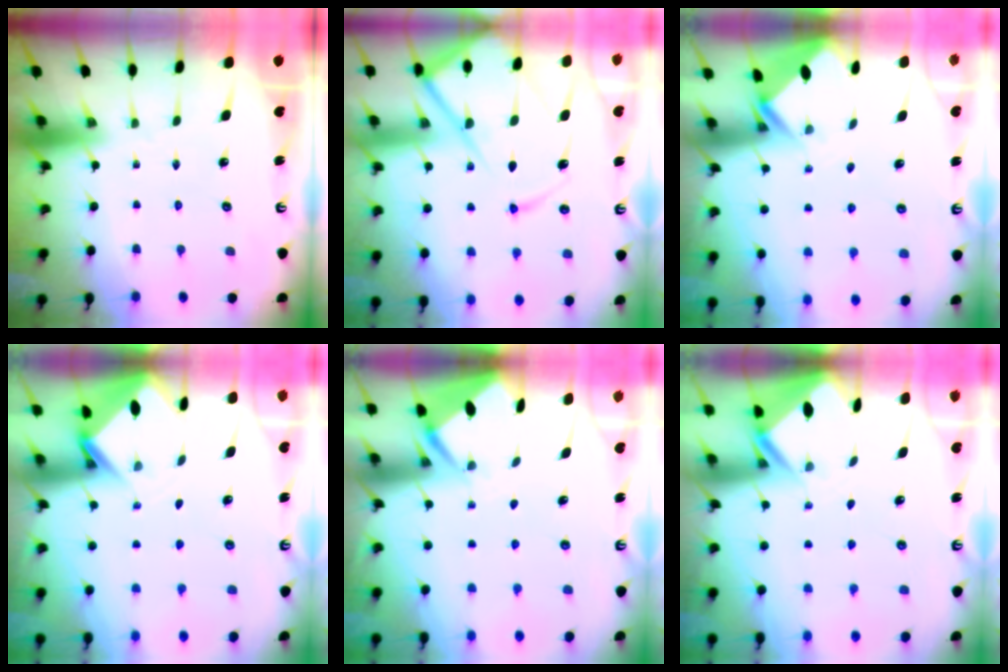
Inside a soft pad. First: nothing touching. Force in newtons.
{"total": 16.4, "press": 16.4, "slide": 1.6}
{"total": 2.8, "press": 2.8, "slide": 0.2}
{"total": 2.9, "press": 2.9, "slide": 0.2}
{"total": 2.7, "press": 2.7, "slide": 0.3}
{"total": 2.4, "press": 2.4, "slide": 0.1}